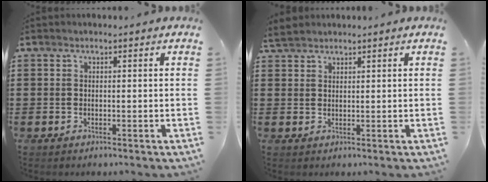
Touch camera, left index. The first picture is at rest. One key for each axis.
{"total": 2.2, "fx": 2.0, "fy": 0.6, "fz": 0.5, "tx": -0.017, "ty": 0.004, "tz": 0.041}